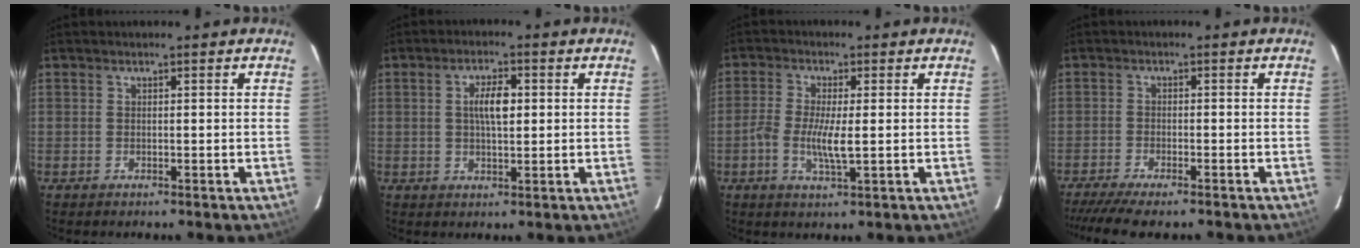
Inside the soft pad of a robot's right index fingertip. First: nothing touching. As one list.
[{"total": 5.1, "force": [0.8, 1.9, 4.6], "torque": [-0.082, 0.008, 0.017]}, {"total": 5.7, "force": [-0.9, 1.2, 5.5], "torque": [-0.116, -0.004, -0.021]}, {"total": 9.4, "force": [-8.0, 1.2, 4.8], "torque": [-0.115, -0.032, -0.137]}]